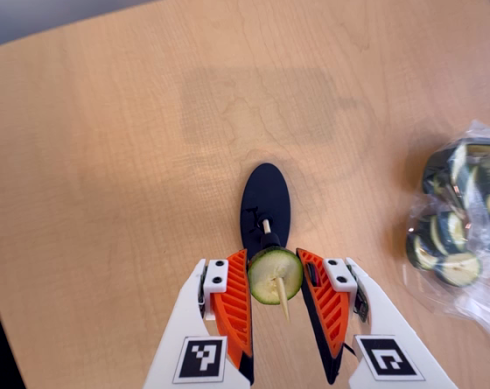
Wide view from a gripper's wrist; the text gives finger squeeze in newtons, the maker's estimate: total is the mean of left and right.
{"total": 9.4, "left": 9.3, "right": 9.5}